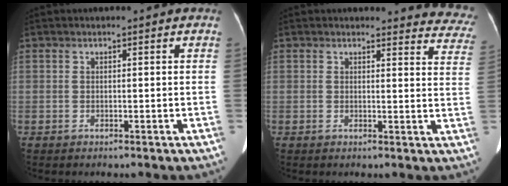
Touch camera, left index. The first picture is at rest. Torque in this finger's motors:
{"motor_torque": [-0.24, -0.27, 0.00, 0.00]}